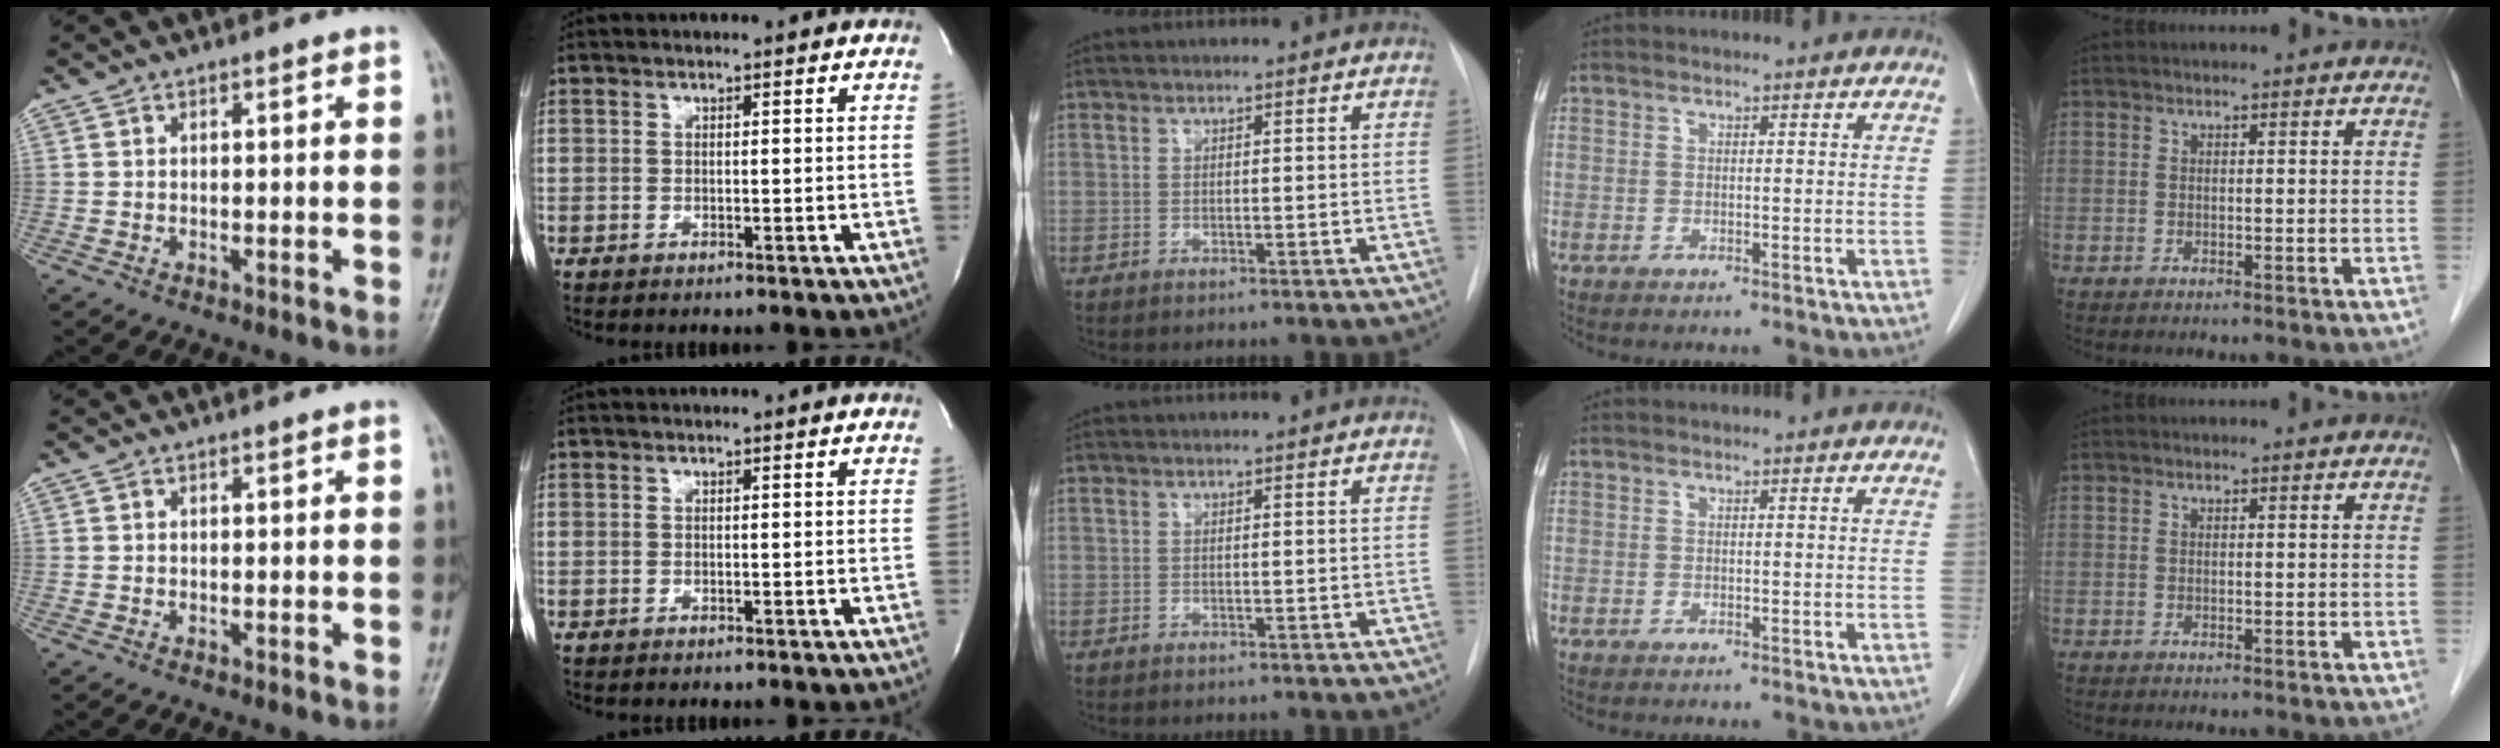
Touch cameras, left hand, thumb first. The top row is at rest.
{}